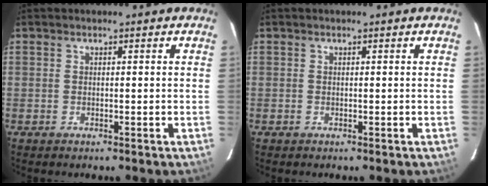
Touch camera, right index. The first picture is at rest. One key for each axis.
{"total": 0.0}